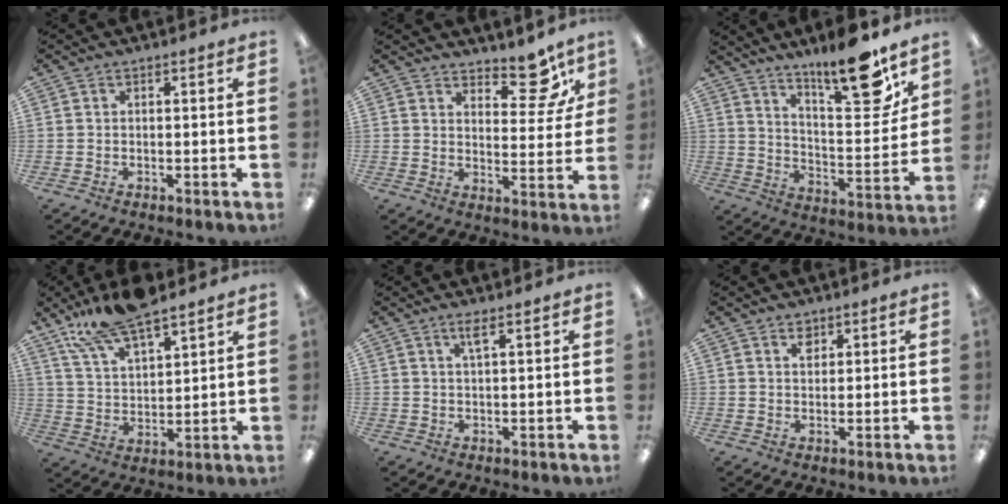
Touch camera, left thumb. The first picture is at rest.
{"total": 10.0, "force": [7.6, 4.1, 5.0], "torque": [-0.056, -0.050, 0.129]}
{"total": 17.3, "force": [13.4, 4.1, 10.2], "torque": [-0.154, -0.095, 0.216]}
{"total": 14.1, "force": [11.1, 4.8, 7.3], "torque": [-0.136, -0.053, 0.198]}
{"total": 2.7, "force": [1.8, 0.3, 2.0], "torque": [-0.046, 0.002, 0.029]}
{"total": 2.4, "force": [1.8, 1.5, 0.8], "torque": [-0.003, -0.007, 0.030]}